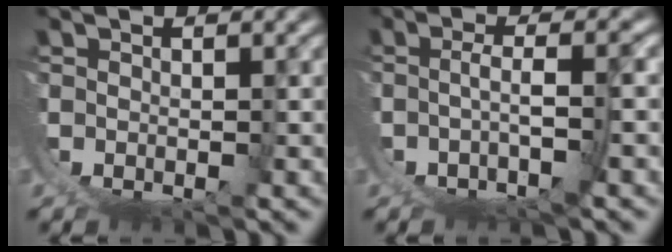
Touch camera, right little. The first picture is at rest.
{"total": 3.5, "force": [-1.7, -0.8, 2.9], "torque": [-0.035, -0.008, -0.020]}